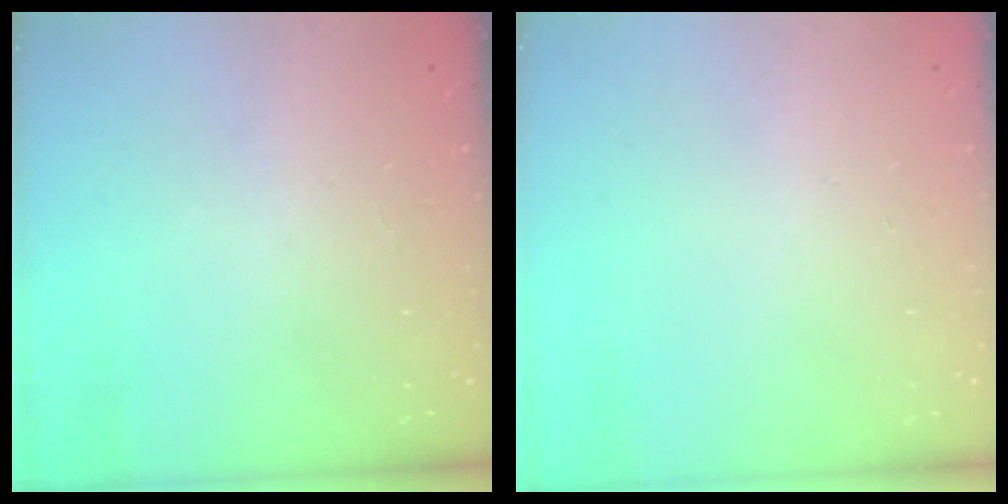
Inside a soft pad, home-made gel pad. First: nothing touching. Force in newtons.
{"total": 0.0}